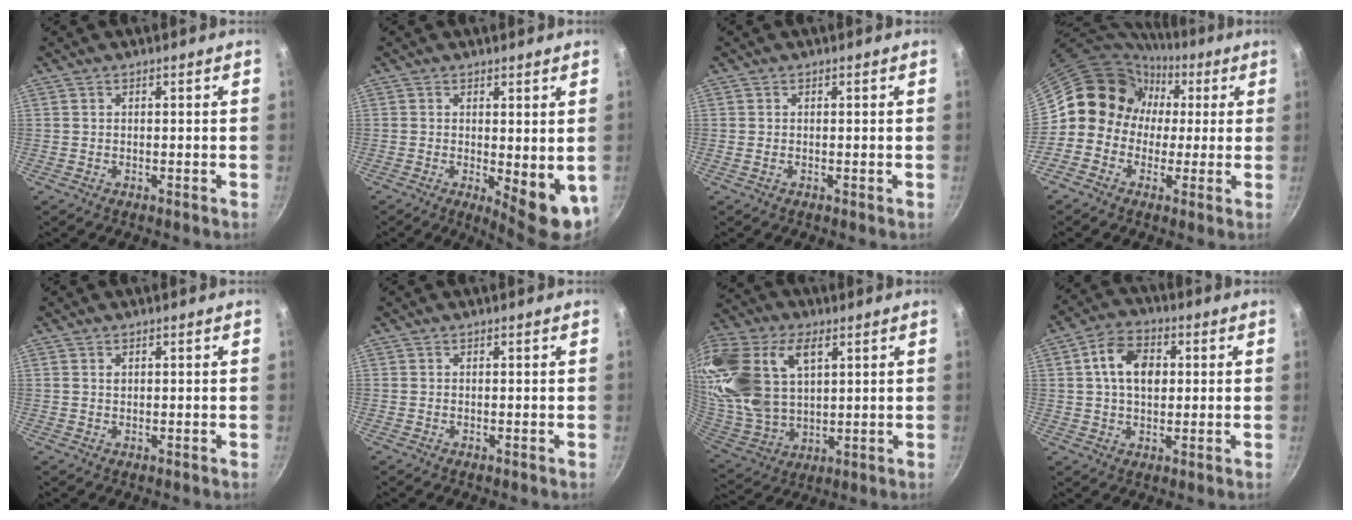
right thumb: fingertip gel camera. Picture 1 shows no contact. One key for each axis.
{"total": 8.4, "fx": -0.3, "fy": 3.2, "fz": 7.8, "tx": -0.088, "ty": -0.013, "tz": 0.005}
{"total": 0.0}
{"total": 10.3, "fx": 1.7, "fy": 9.7, "fz": 3.0, "tx": -0.012, "ty": 0.024, "tz": 0.005}
{"total": 0.8, "fx": 0.3, "fy": 0.6, "fz": 0.4, "tx": -0.007, "ty": 0.003, "tz": 0.007}
{"total": 0.0}
{"total": 26.9, "fx": 9.9, "fy": 16.9, "fz": 18.4, "tx": -0.411, "ty": 0.009, "tz": 0.194}
{"total": 9.6, "fx": 1.7, "fy": 6.6, "fz": 6.9, "tx": -0.099, "ty": 0.012, "tz": 0.019}